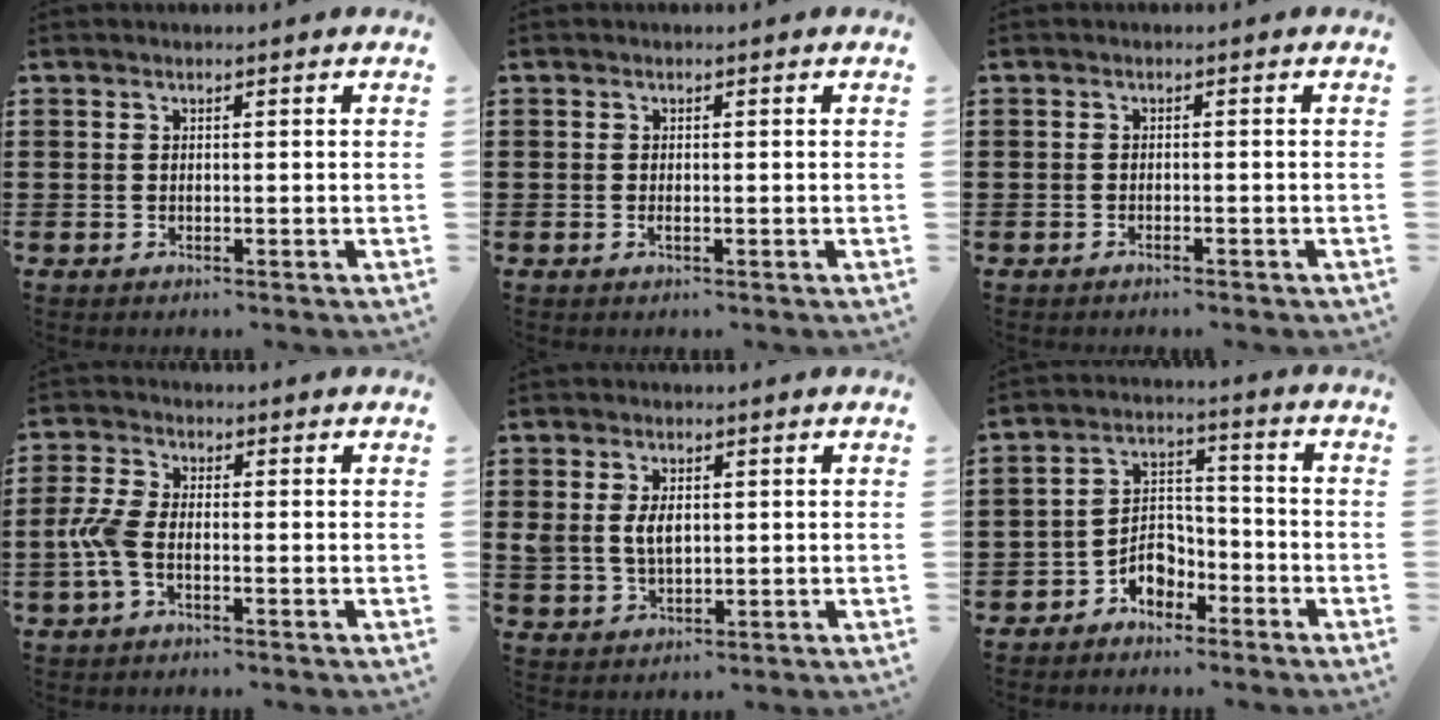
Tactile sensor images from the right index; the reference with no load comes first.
{"total": 0.6, "force": [-0.2, 0.0, 0.6], "torque": [-0.011, -0.006, -0.002]}
{"total": 0.8, "force": [-0.8, 0.0, 0.3], "torque": [-0.008, -0.001, -0.015]}
{"total": 5.0, "force": [-1.4, 2.2, 4.2], "torque": [-0.109, -0.006, -0.035]}
{"total": 4.4, "force": [0.7, 2.7, 3.4], "torque": [-0.080, 0.009, 0.009]}
{"total": 5.1, "force": [-3.8, 3.1, 1.6], "torque": [-0.034, 0.013, -0.074]}